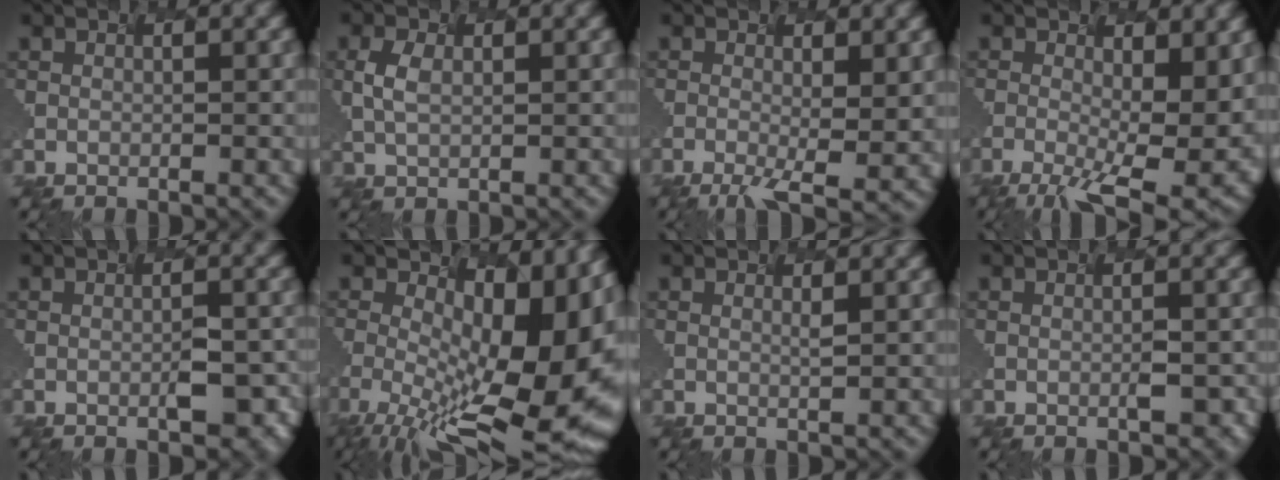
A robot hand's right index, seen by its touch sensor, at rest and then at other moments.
{"total": 0.6, "force": [-0.5, -0.1, 0.3], "torque": [-0.044, -0.010, 0.021]}
{"total": 3.3, "force": [-1.2, 0.0, 3.1], "torque": [-0.069, -0.020, 0.005]}
{"total": 8.6, "force": [-1.4, 2.3, 8.1], "torque": [-0.139, -0.026, 0.016]}
{"total": 3.0, "force": [-1.4, 0.4, 2.6], "torque": [-0.056, -0.016, 0.013]}
{"total": 13.7, "force": [-2.1, 5.3, 12.5], "torque": [-0.195, -0.030, 0.008]}
{"total": 0.9, "force": [-0.2, -0.8, -0.4], "torque": [-0.017, -0.009, 0.013]}
{"total": 1.6, "force": [-0.9, -0.1, 1.3], "torque": [-0.032, -0.007, 0.017]}